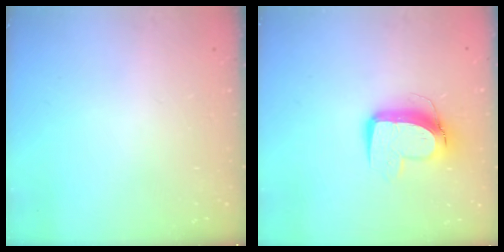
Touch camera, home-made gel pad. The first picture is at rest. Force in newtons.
{"total": 10.9, "press": 10.9, "slide": 1.2}